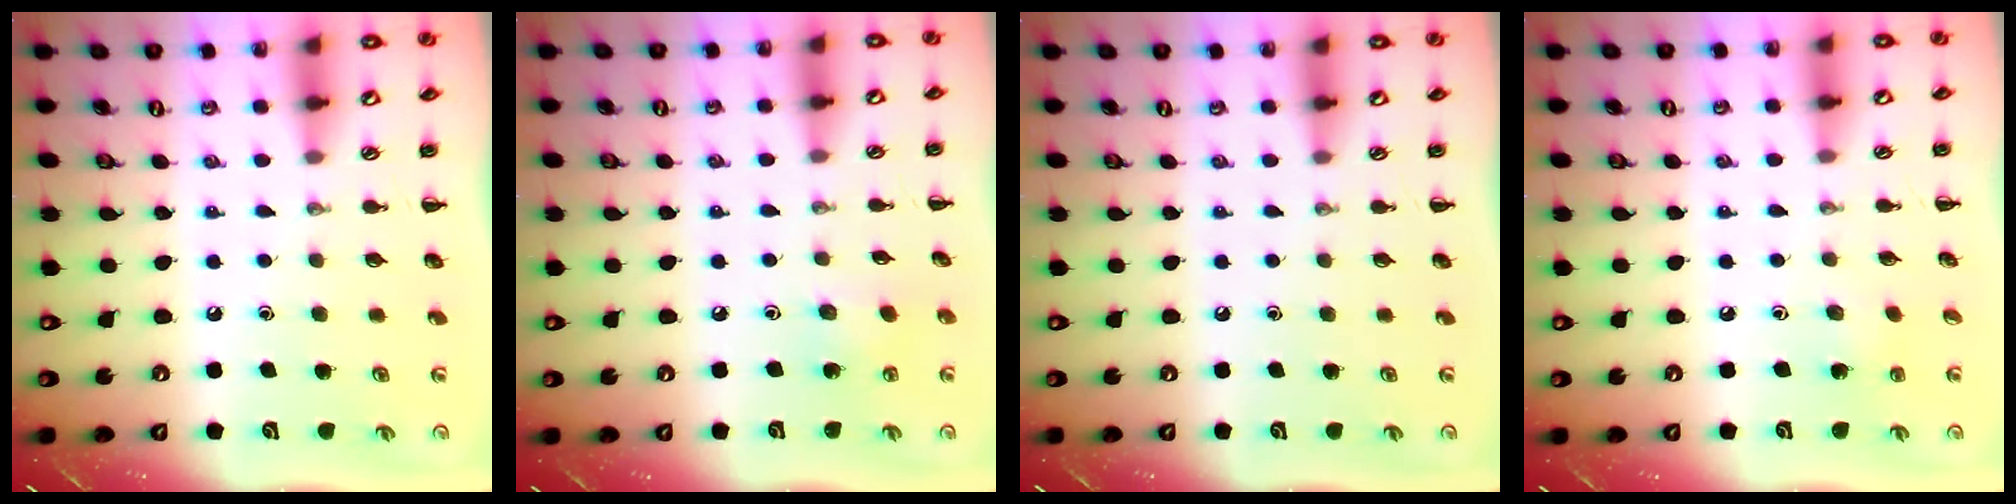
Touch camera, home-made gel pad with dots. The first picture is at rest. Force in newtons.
{"total": 3.9, "press": 3.7, "slide": 1.0}
{"total": 0.0}
{"total": 4.7, "press": 4.5, "slide": 1.3}